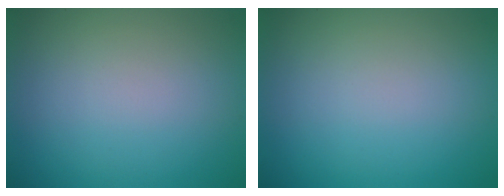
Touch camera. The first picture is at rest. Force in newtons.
{"total": 0.0}